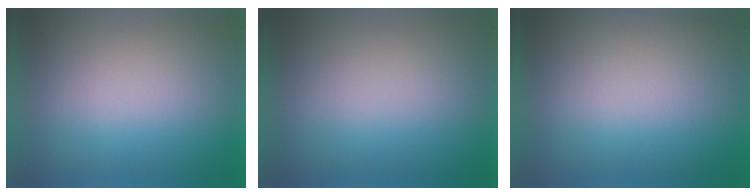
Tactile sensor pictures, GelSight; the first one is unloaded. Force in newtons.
{"total": 0.0}
{"total": 2.8}